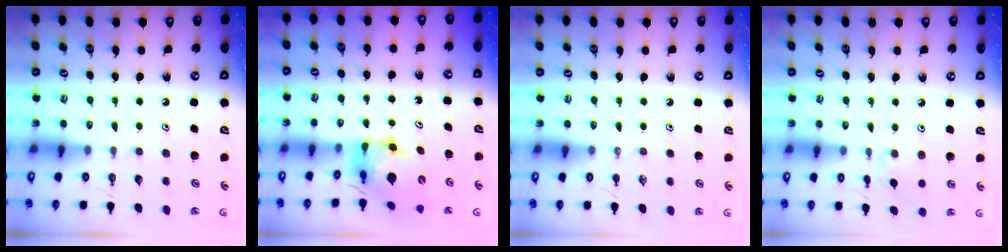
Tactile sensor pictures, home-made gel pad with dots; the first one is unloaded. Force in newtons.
{"total": 5.8, "press": 5.8, "slide": 0.6}
{"total": 0.0}
{"total": 1.5, "press": 1.4, "slide": 0.4}